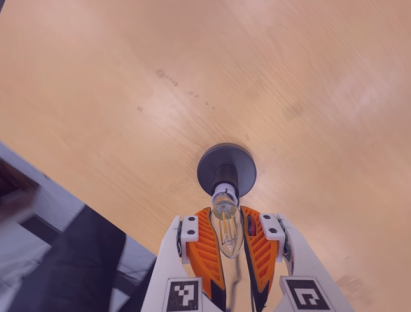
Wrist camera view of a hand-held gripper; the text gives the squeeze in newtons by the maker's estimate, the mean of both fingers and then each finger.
{"total": 24.6, "left": 26.0, "right": 23.2}